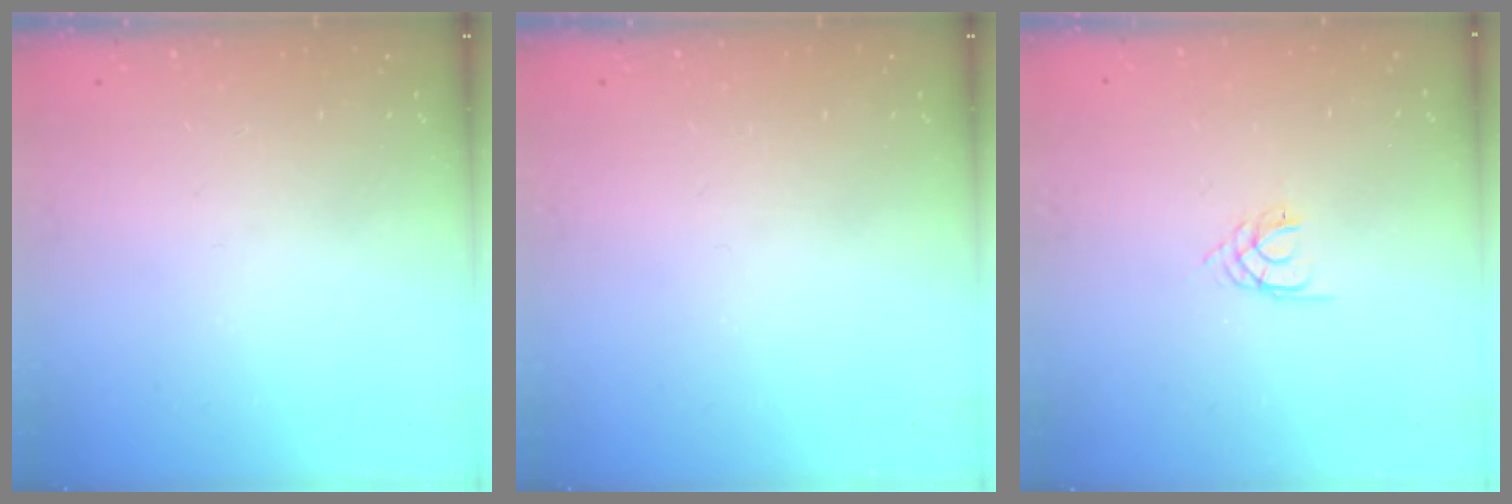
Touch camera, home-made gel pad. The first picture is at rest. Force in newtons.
{"total": 0.0}
{"total": 1.6, "press": 1.6, "slide": 0.3}